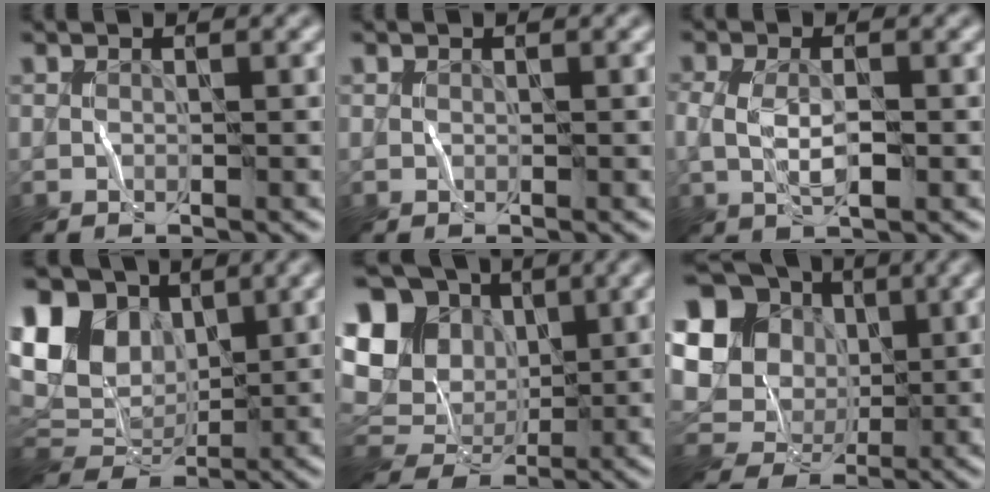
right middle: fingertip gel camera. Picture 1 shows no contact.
{"total": 0.8, "force": [0.1, -0.4, -0.7], "torque": [0.012, 0.003, 0.002]}
{"total": 2.8, "force": [-0.1, 1.2, 2.5], "torque": [-0.063, 0.001, -0.003]}
{"total": 10.1, "force": [3.9, 7.3, 5.7], "torque": [-0.138, 0.027, 0.072]}
{"total": 10.3, "force": [3.2, 8.2, 5.3], "torque": [-0.126, 0.021, 0.047]}
{"total": 16.8, "force": [4.5, 15.2, 5.6], "torque": [-0.184, 0.020, 0.074]}